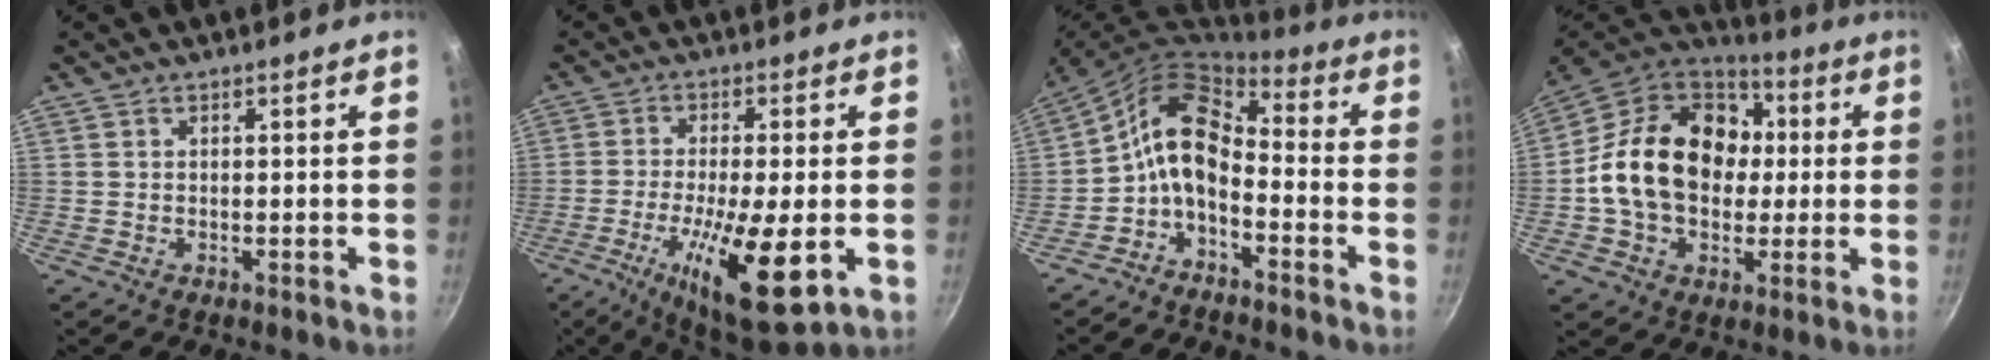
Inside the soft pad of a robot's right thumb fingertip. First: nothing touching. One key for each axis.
{"total": 16.0, "fx": -4.7, "fy": 4.3, "fz": 14.6, "tx": -0.249, "ty": -0.003, "tz": -0.075}
{"total": 11.5, "fx": -2.6, "fy": 6.9, "fz": 8.8, "tx": -0.164, "ty": 0.059, "tz": -0.065}
{"total": 22.9, "fx": 1.0, "fy": 17.2, "fz": 15.2, "tx": -0.237, "ty": 0.039, "tz": 0.009}